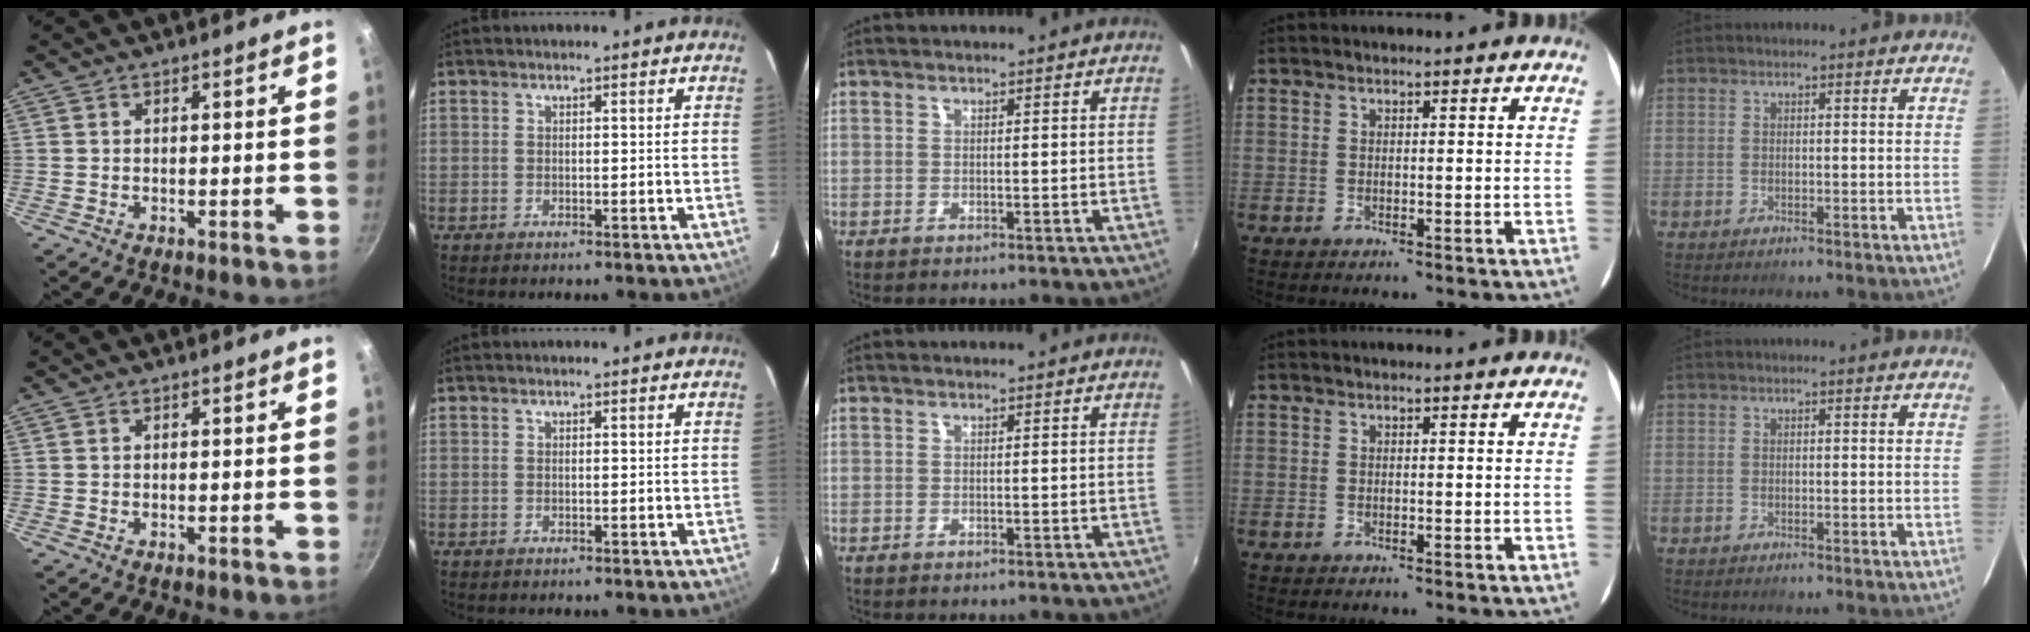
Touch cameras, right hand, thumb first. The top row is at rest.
{}